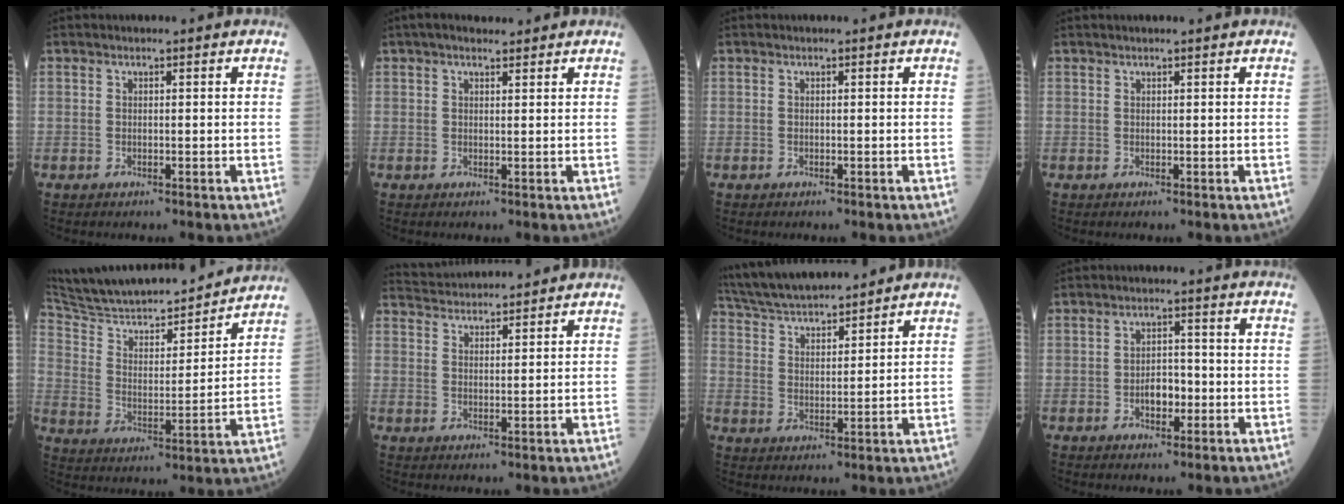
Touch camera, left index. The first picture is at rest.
{"total": 4.1, "force": [3.3, 1.1, 2.1], "torque": [-0.027, 0.024, 0.054]}
{"total": 0.0}
{"total": 2.0, "force": [1.8, 0.1, 0.9], "torque": [-0.002, 0.024, 0.026]}
{"total": 23.0, "force": [20.7, 3.5, 9.5], "torque": [-0.154, 0.006, 0.314]}
{"total": 9.5, "force": [9.3, 0.8, 2.0], "torque": [-0.036, 0.030, 0.143]}
{"total": 15.2, "force": [13.9, 2.4, 5.7], "torque": [-0.107, 0.032, 0.243]}
{"total": 3.5, "force": [-1.3, 1.9, 2.7], "torque": [-0.037, 0.005, -0.021]}